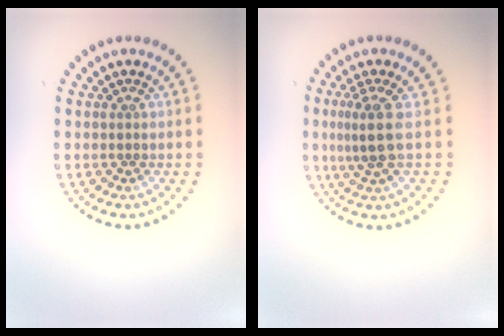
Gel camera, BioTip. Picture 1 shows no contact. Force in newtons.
{"total": 2.8, "press": 2.1, "slide": 1.8}